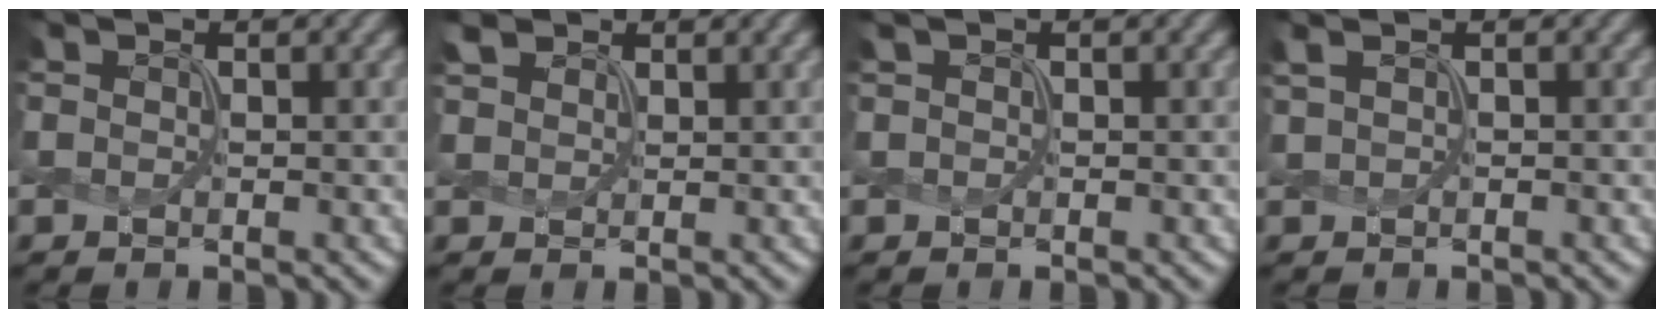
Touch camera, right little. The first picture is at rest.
{"total": 2.2, "force": [1.8, 1.0, 0.8], "torque": [-0.025, 0.012, 0.040]}
{"total": 1.1, "force": [0.7, 0.4, 0.8], "torque": [-0.008, -0.003, 0.008]}
{"total": 1.6, "force": [1.1, 0.5, 1.1], "torque": [-0.017, 0.003, 0.015]}